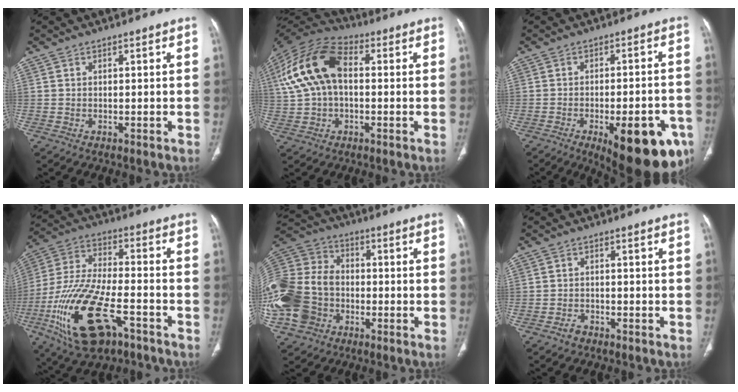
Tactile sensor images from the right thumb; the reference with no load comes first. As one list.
[{"total": 16.5, "force": [2.3, 10.2, 12.9], "torque": [-0.257, 0.037, 0.034]}, {"total": 19.4, "force": [-8.8, 7.1, 15.8], "torque": [-0.146, 0.025, -0.105]}, {"total": 21.8, "force": [-9.5, 9.5, 17.1], "torque": [-0.365, 0.029, -0.163]}, {"total": 22.5, "force": [-6.2, 17.6, 12.6], "torque": [-0.314, 0.043, -0.117]}, {"total": 1.8, "force": [-1.3, 1.1, 0.5], "torque": [-0.013, 0.010, -0.023]}]